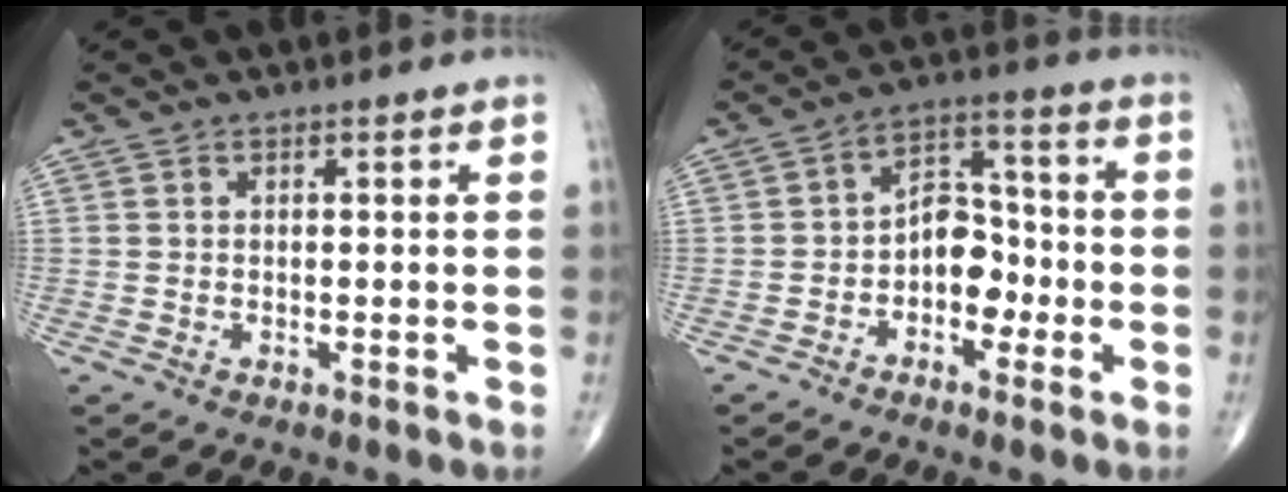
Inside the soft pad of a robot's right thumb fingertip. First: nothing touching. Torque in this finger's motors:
{"motor_torque": [1.96, 2.60, 0.03, -0.27, 0.01]}